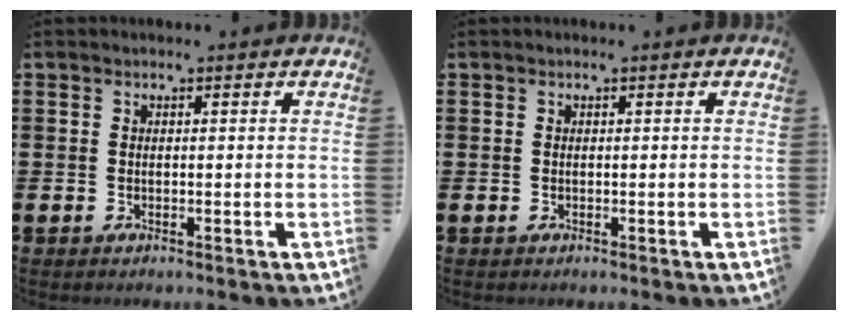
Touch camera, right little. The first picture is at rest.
{"total": 0.0}